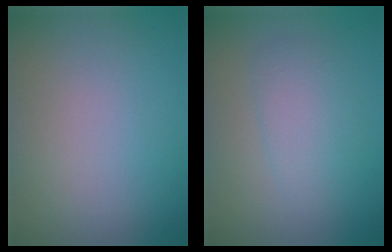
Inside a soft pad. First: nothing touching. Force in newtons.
{"total": 2.5, "press": 2.5, "slide": 0.1}